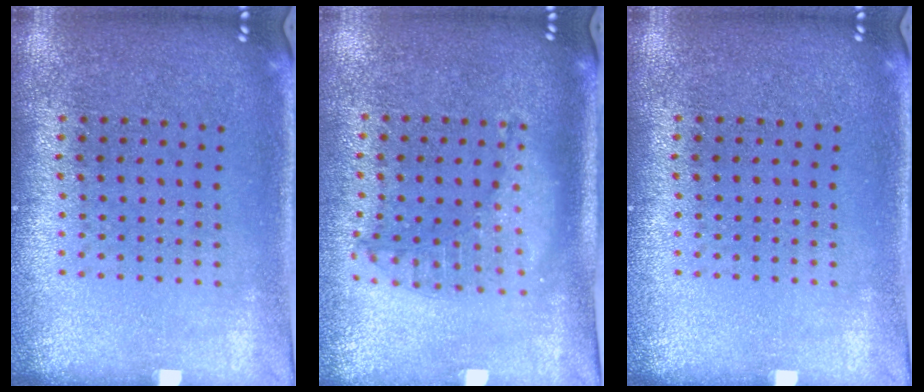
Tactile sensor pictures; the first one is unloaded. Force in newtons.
{"total": 1.3, "press": 1.3, "slide": 0.2}
{"total": 0.0}